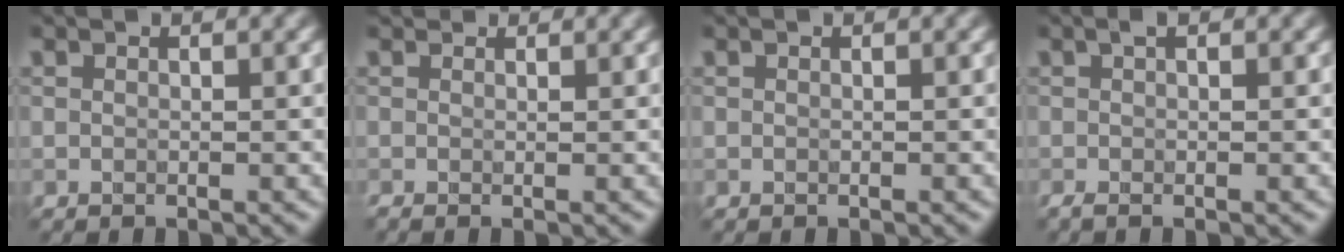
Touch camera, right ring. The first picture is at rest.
{"total": 0.5, "force": [0.2, 0.3, 0.4], "torque": [-0.010, -0.002, -0.004]}
{"total": 0.0}
{"total": 1.1, "force": [-0.2, 0.2, 1.0], "torque": [-0.022, 0.000, -0.005]}